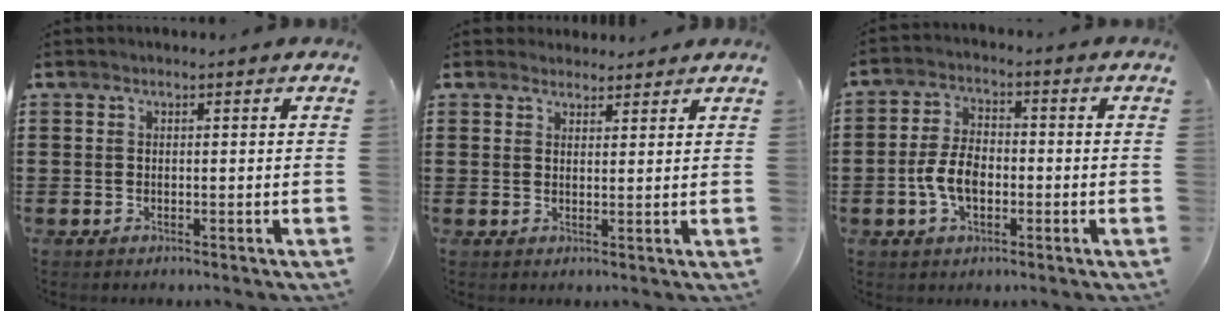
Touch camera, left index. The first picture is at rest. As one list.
[{"total": 2.4, "force": [2.3, 0.7, 0.0], "torque": [-0.007, 0.001, 0.045]}, {"total": 6.2, "force": [-1.5, 3.4, 5.0], "torque": [-0.115, 0.001, -0.033]}]